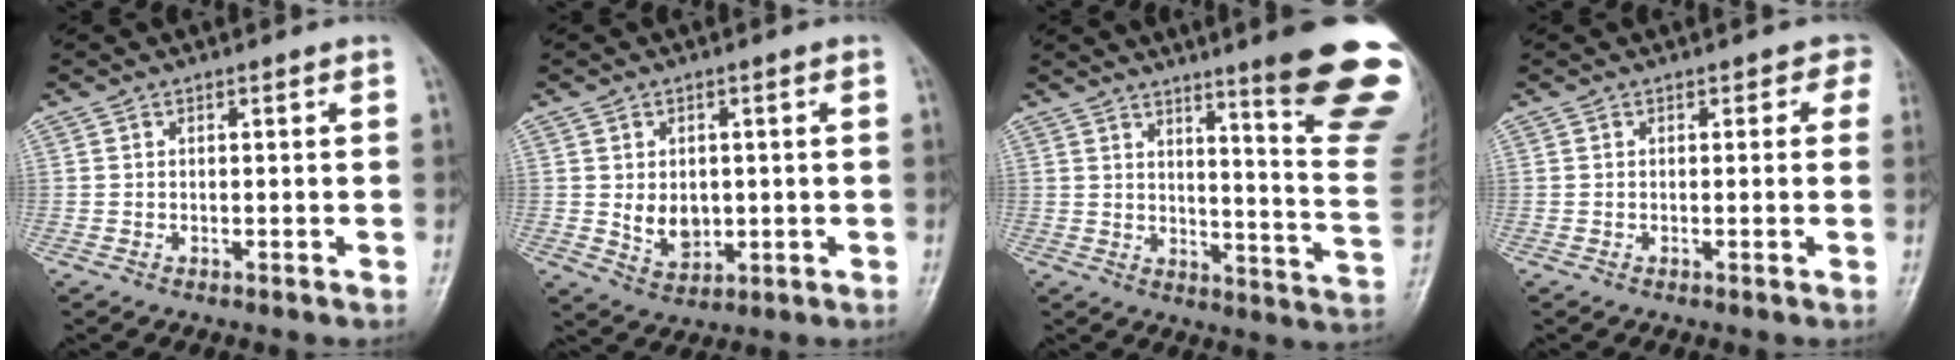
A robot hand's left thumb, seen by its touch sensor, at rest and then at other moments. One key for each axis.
{"total": 5.7, "fx": 0.2, "fy": 4.4, "fz": 3.6, "tx": -0.037, "ty": -0.009, "tz": 0.016}
{"total": 20.3, "fx": 13.8, "fy": 1.6, "fz": 14.8, "tx": -0.161, "ty": -0.105, "tz": 0.177}
{"total": 2.1, "fx": 1.0, "fy": 1.6, "fz": 0.8, "tx": 0.021, "ty": 0.000, "tz": -0.004}